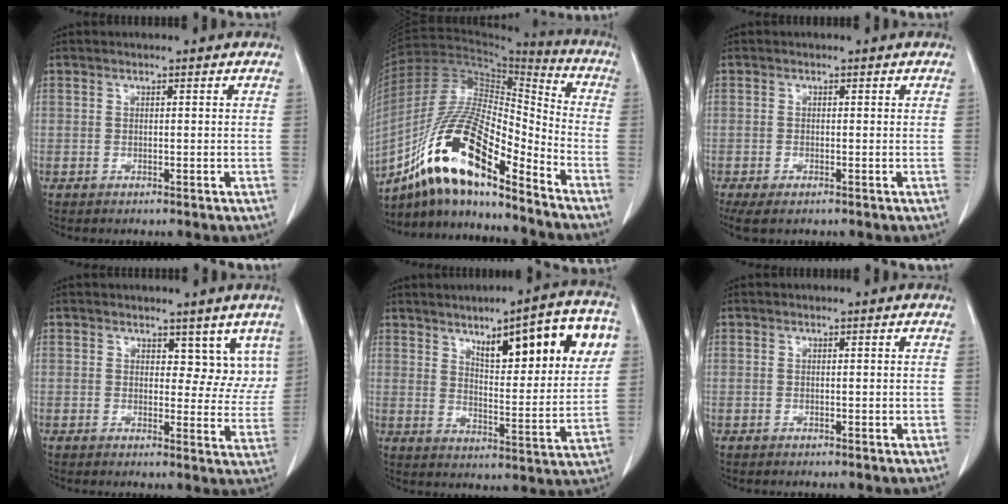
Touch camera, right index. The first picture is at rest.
{"total": 18.7, "force": [-12.3, 3.7, 13.6], "torque": [-0.263, 0.007, -0.221]}
{"total": 3.4, "force": [-2.2, 1.1, 2.4], "torque": [-0.043, -0.008, -0.034]}
{"total": 5.7, "force": [3.5, 3.4, 2.9], "torque": [-0.010, -0.005, 0.038]}
{"total": 17.3, "force": [7.5, 3.8, 15.1], "torque": [-0.198, 0.012, 0.107]}
{"total": 0.7, "force": [-0.2, 0.3, 0.7], "torque": [-0.011, 0.000, -0.002]}